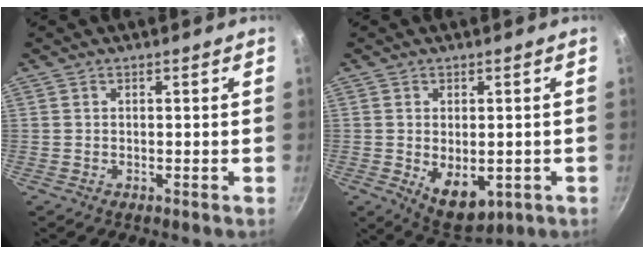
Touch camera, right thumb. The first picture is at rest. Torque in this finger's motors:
{"motor_torque": [-0.41, 0.29, -0.14, -0.21, 0.25]}